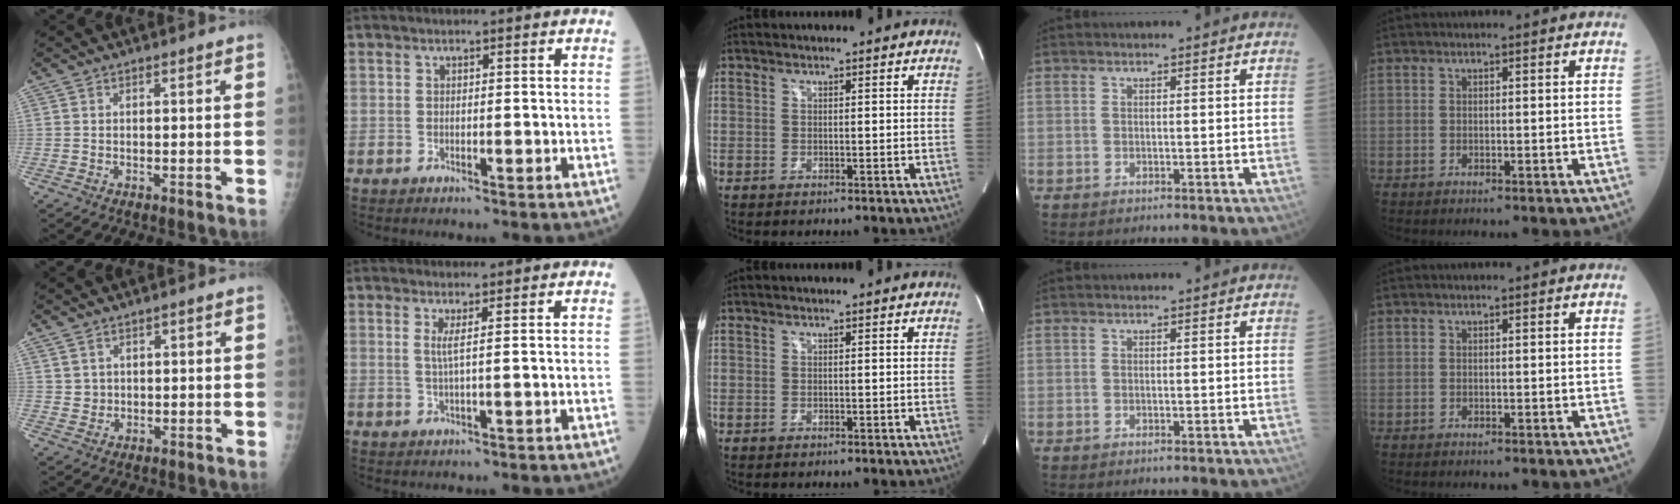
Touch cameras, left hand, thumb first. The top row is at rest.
{"thumb": {"total": 2.2, "force": [0.8, 2.0, 0.4], "torque": [0.009, -0.004, 0.014]}, "index": {"total": 1.5, "force": [0.4, -0.5, 1.4], "torque": [-0.035, -0.007, 0.009]}}